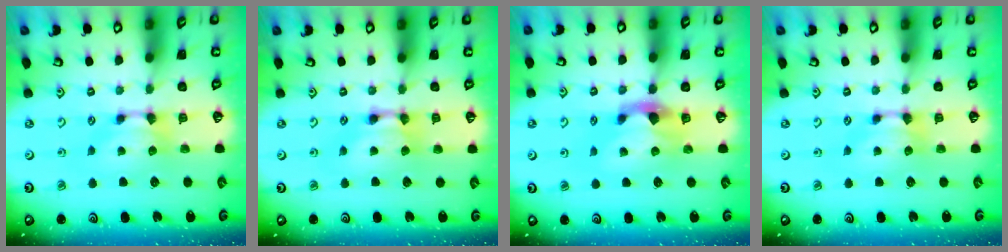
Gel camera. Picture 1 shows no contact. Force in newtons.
{"total": 2.0, "press": 2.0, "slide": 0.1}
{"total": 2.9, "press": 2.6, "slide": 1.3}
{"total": 0.0}